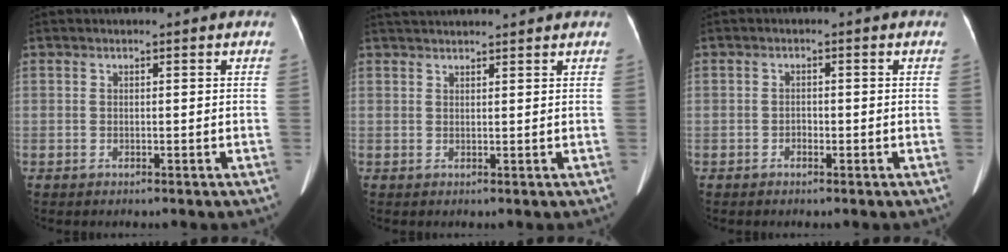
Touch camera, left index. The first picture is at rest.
{"total": 6.0, "force": [5.7, 0.1, 1.9], "torque": [-0.029, 0.039, 0.084]}
{"total": 0.9, "force": [-0.5, 0.5, 0.6], "torque": [-0.009, 0.001, -0.009]}